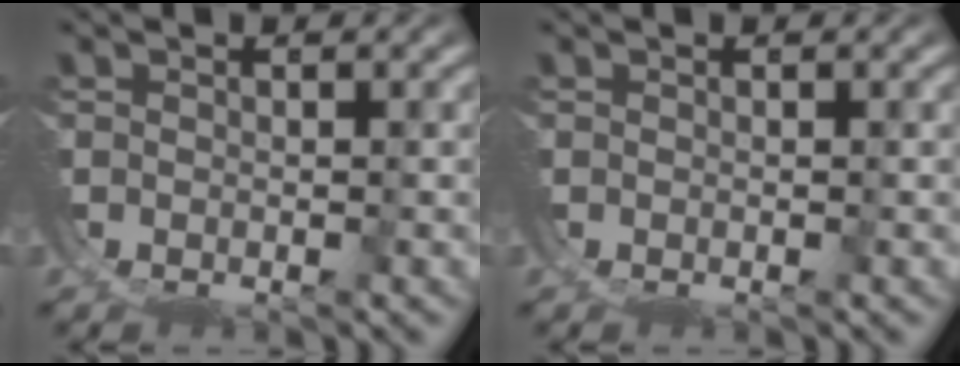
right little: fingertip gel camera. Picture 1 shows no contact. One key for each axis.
{"total": 0.0}